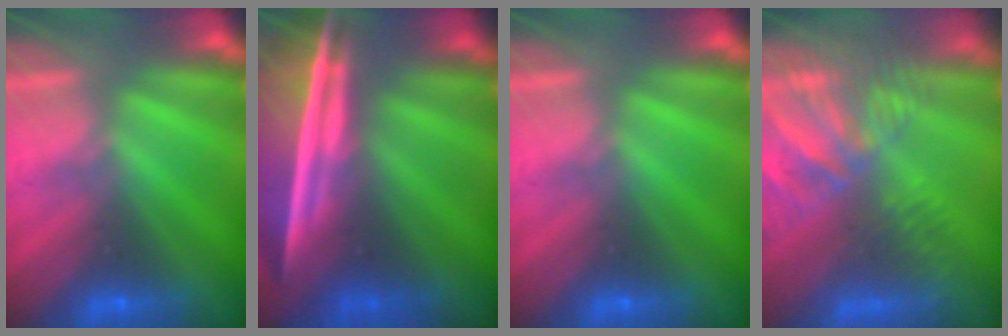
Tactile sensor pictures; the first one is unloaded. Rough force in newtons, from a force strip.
{"total": 9.1}
{"total": 0.0}
{"total": 9.5}